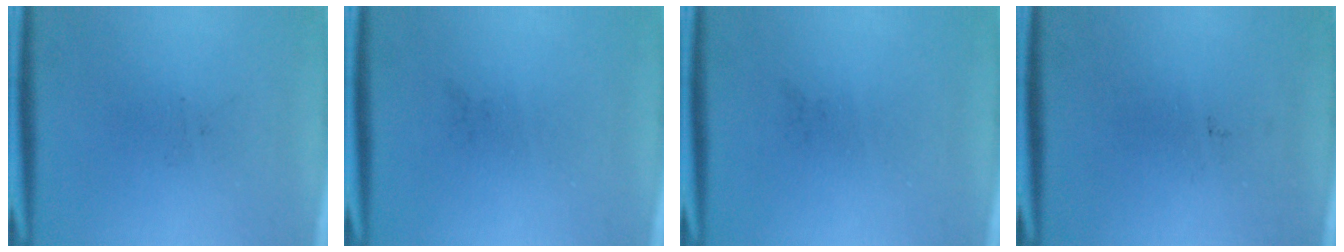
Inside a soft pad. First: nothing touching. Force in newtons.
{"total": 0.0}
{"total": 0.0}
{"total": 0.0}